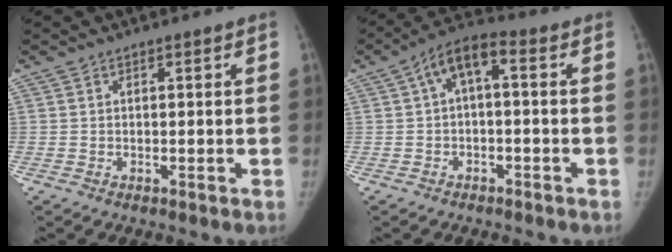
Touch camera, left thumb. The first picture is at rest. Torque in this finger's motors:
{"motor_torque": [2.48, 2.53, 0.94, -0.12, 0.29]}